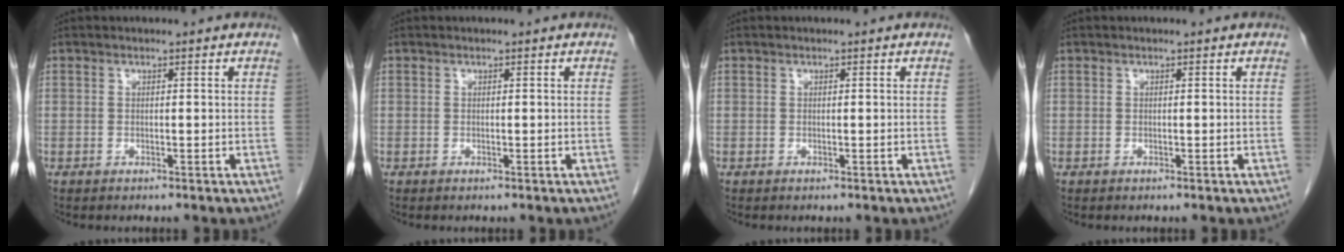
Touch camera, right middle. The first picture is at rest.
{"total": 0.0}
{"total": 0.0}
{"total": 0.0}